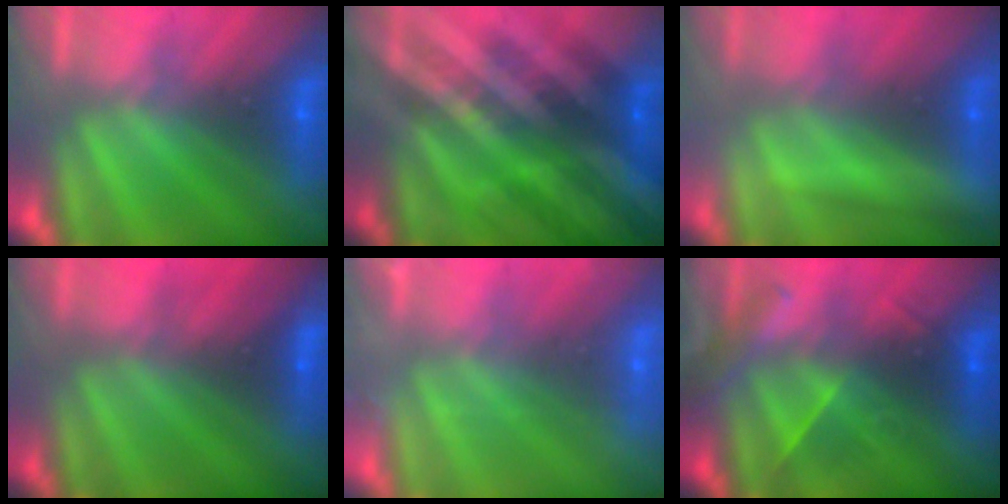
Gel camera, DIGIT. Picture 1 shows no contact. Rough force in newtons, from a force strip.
{"total": 8.5}
{"total": 2.3}
{"total": 2.0}
{"total": 2.2}
{"total": 2.8}